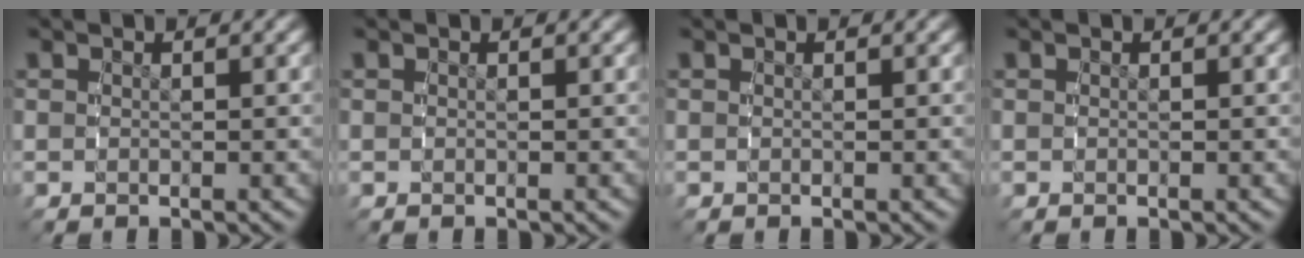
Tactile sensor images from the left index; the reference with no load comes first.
{"total": 0.0}
{"total": 0.0}
{"total": 0.0}